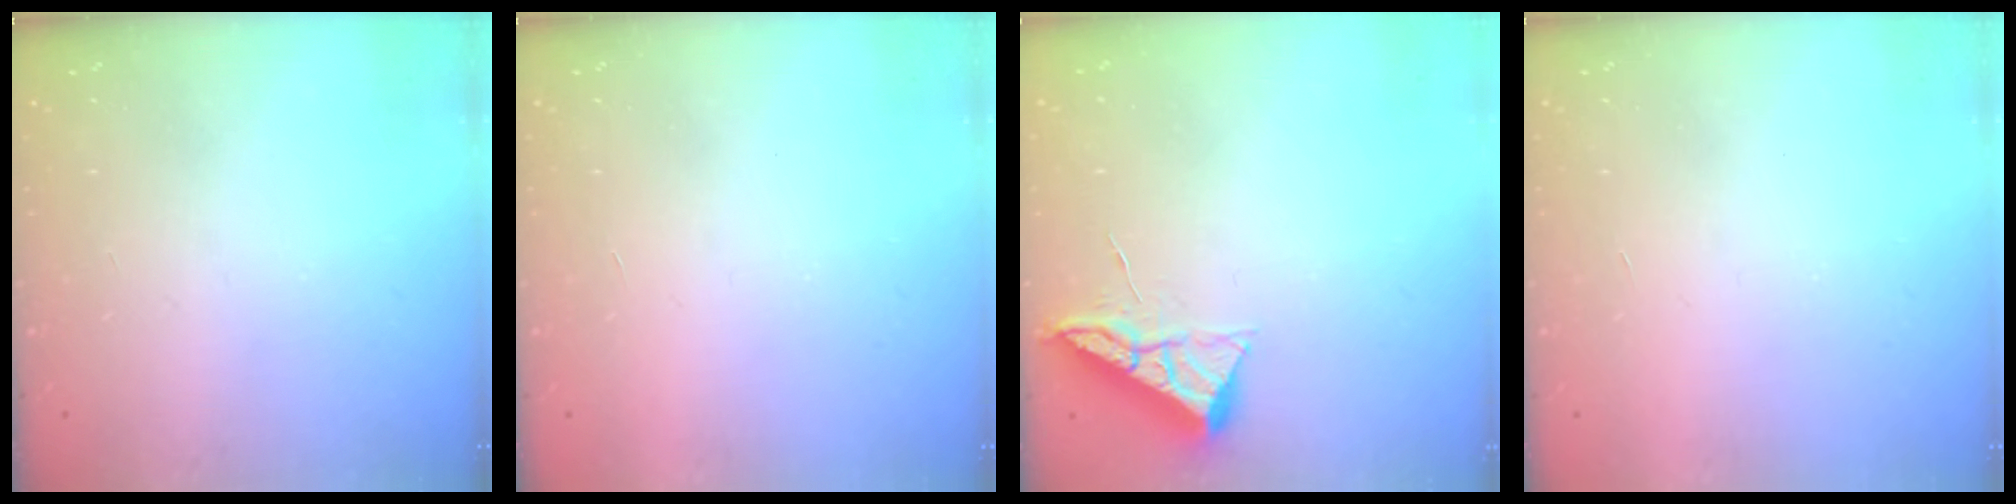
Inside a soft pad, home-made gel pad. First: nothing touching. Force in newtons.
{"total": 1.7, "press": 1.7, "slide": 0.1}
{"total": 6.6, "press": 6.6, "slide": 0.7}
{"total": 1.7, "press": 1.7, "slide": 0.1}